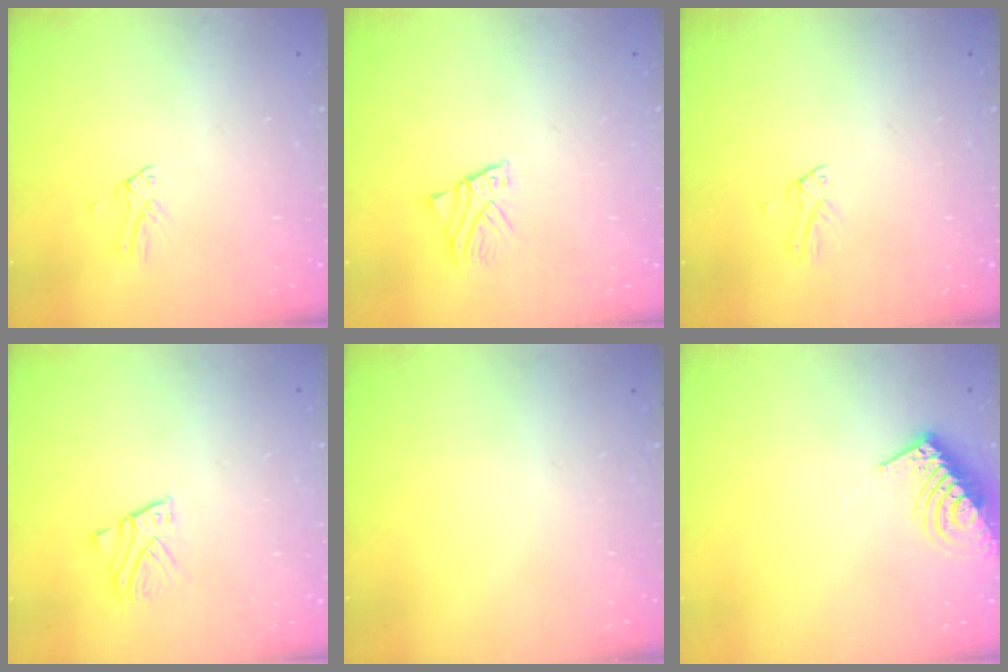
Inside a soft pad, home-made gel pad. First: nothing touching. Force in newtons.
{"total": 2.3, "press": 2.3, "slide": 0.1}
{"total": 0.0}
{"total": 2.7, "press": 2.7, "slide": 0.2}
{"total": 0.0}
{"total": 16.3, "press": 16.2, "slide": 0.8}